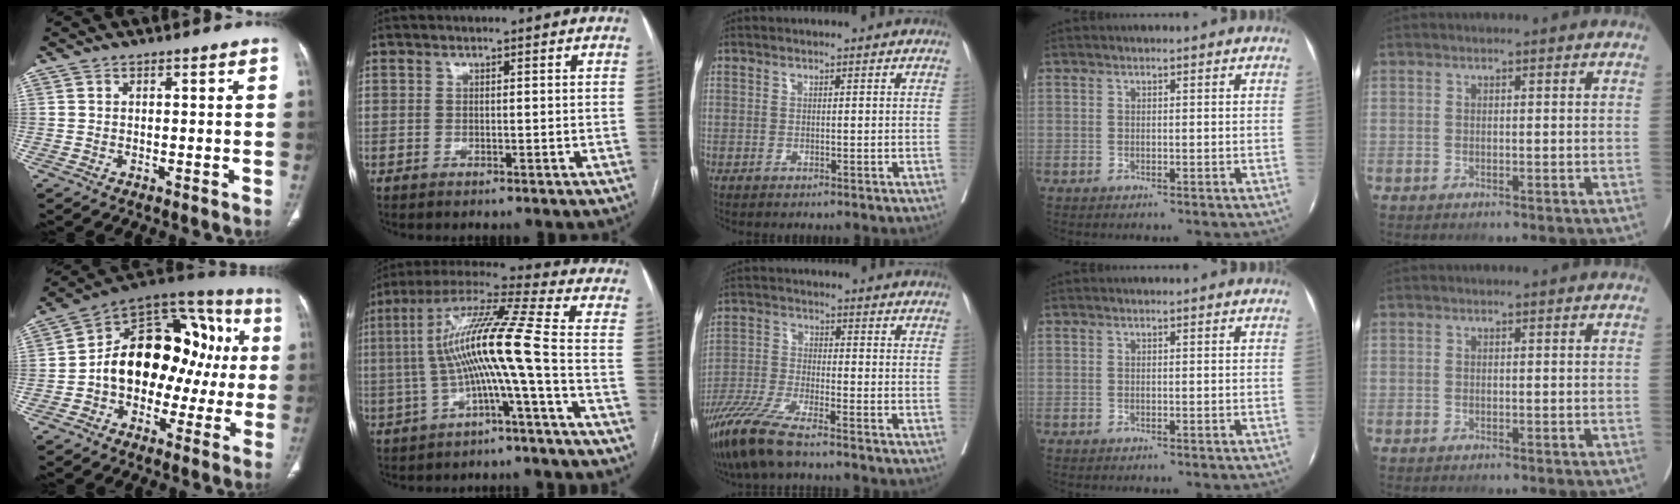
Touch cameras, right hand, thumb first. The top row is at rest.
{"thumb": {"total": 22.0, "force": [-0.3, 14.9, 16.1], "torque": [-0.195, 0.066, -0.007]}, "index": {"total": 12.6, "force": [-2.0, -1.1, 12.3], "torque": [-0.235, 0.030, -0.043]}, "middle": {"total": 9.1, "force": [-7.0, 0.6, 5.8], "torque": [-0.123, -0.032, -0.141]}}